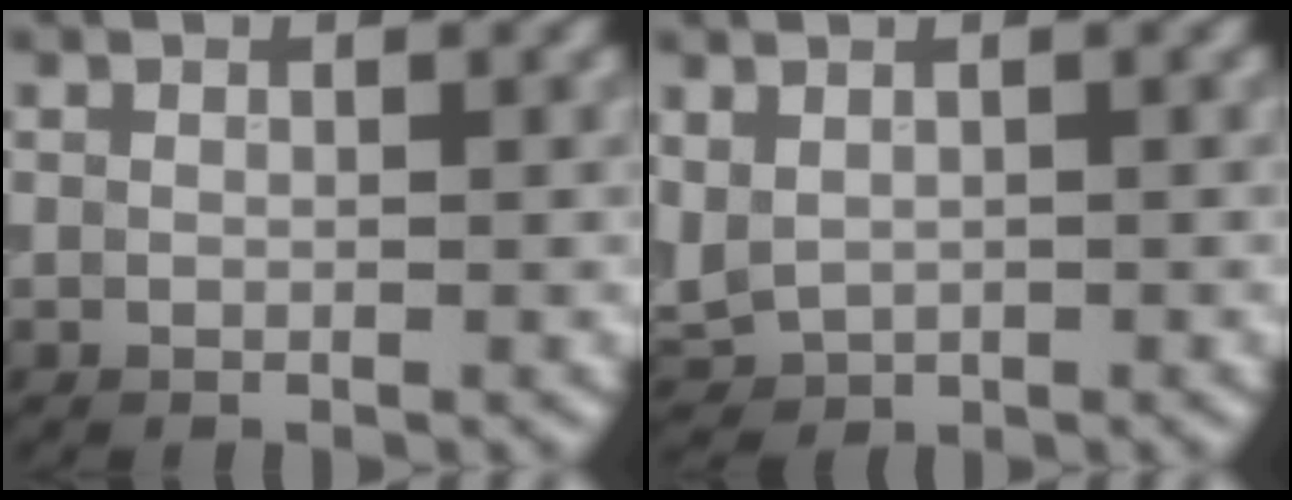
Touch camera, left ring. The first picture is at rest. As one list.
[{"total": 2.2, "force": [0.2, 1.8, 1.4], "torque": [-0.035, -0.006, 0.010]}]